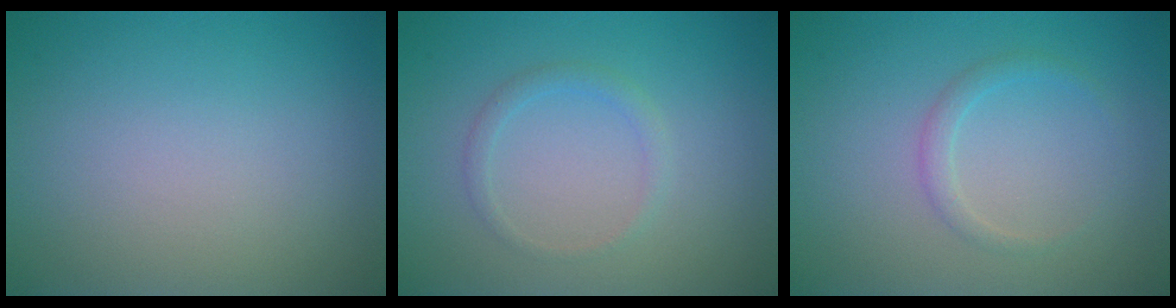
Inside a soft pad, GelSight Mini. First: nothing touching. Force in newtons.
{"total": 1.2, "press": 1.2, "slide": 0.0}
{"total": 1.3, "press": 1.3, "slide": 0.1}